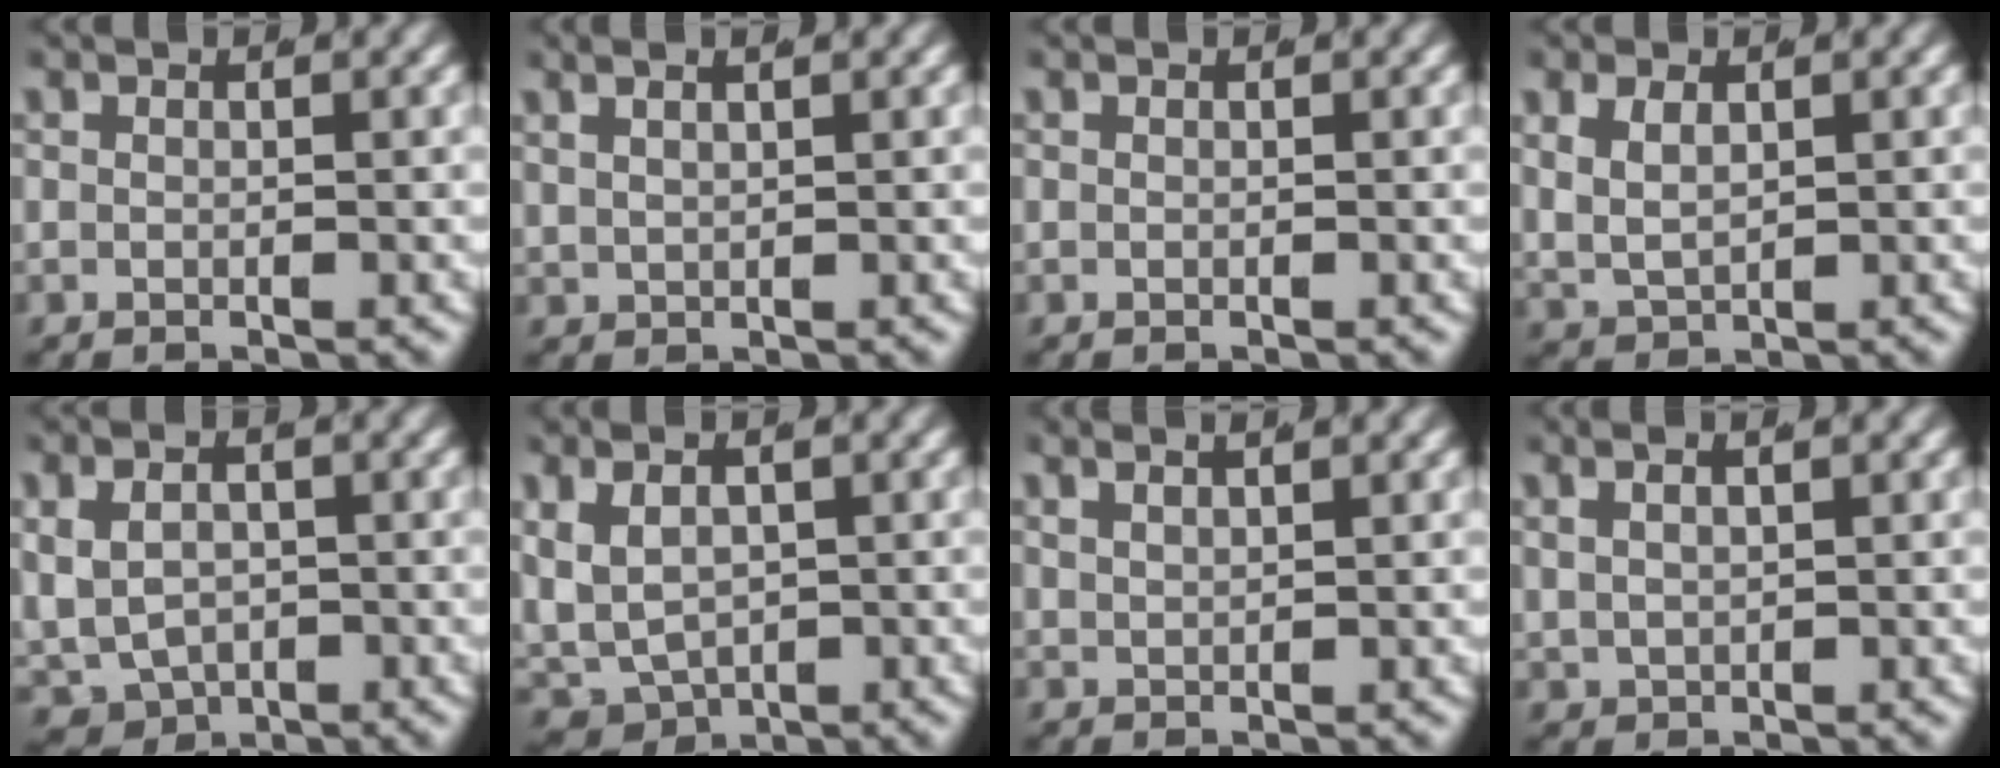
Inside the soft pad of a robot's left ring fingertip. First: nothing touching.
{"total": 2.1, "force": [1.8, 0.5, 1.0], "torque": [-0.012, 0.010, 0.035]}
{"total": 0.0}
{"total": 4.2, "force": [1.0, 3.5, 2.2], "torque": [-0.067, -0.008, 0.026]}
{"total": 8.6, "force": [-1.7, 7.6, 3.6], "torque": [-0.097, -0.046, -0.010]}
{"total": 9.3, "force": [-0.6, 8.2, 4.4], "torque": [-0.129, -0.044, 0.009]}
{"total": 2.8, "force": [2.5, 0.3, 1.2], "torque": [-0.014, 0.011, 0.044]}
{"total": 2.3, "force": [1.6, 0.9, 1.3], "torque": [-0.019, 0.008, 0.036]}